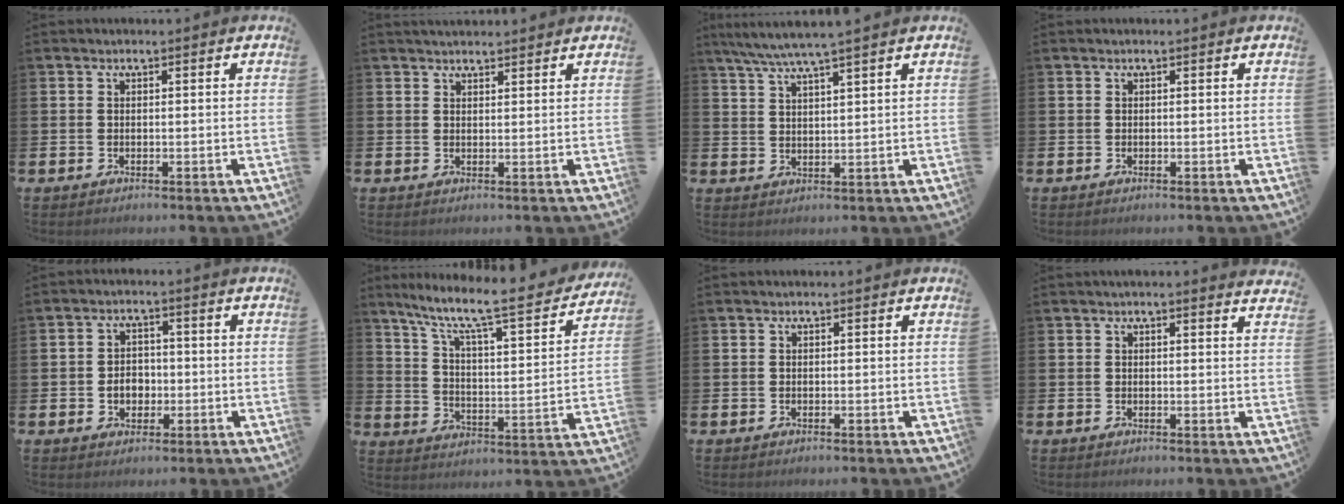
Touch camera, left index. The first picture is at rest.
{"total": 2.2, "force": [2.2, 0.4, 0.2], "torque": [0.005, -0.009, 0.038]}
{"total": 5.2, "force": [4.6, -0.5, 2.4], "torque": [-0.060, -0.016, 0.083]}
{"total": 0.0}
{"total": 3.4, "force": [-0.7, 2.8, 1.9], "torque": [-0.023, -0.002, -0.022]}
{"total": 9.3, "force": [7.9, 1.2, 4.6], "torque": [-0.108, -0.065, 0.123]}
{"total": 0.0}
{"total": 1.7, "force": [1.7, -0.2, 0.1], "torque": [0.001, -0.011, 0.030]}